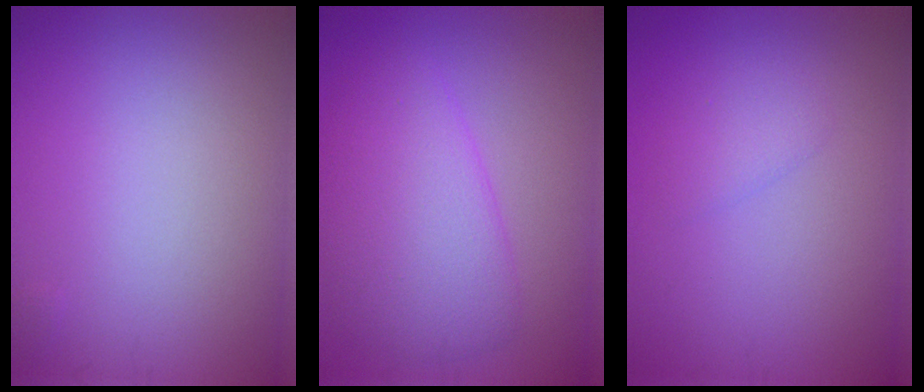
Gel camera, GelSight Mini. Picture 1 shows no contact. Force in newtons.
{"total": 5.7, "press": 5.7, "slide": 0.1}
{"total": 1.3, "press": 1.3, "slide": 0.1}